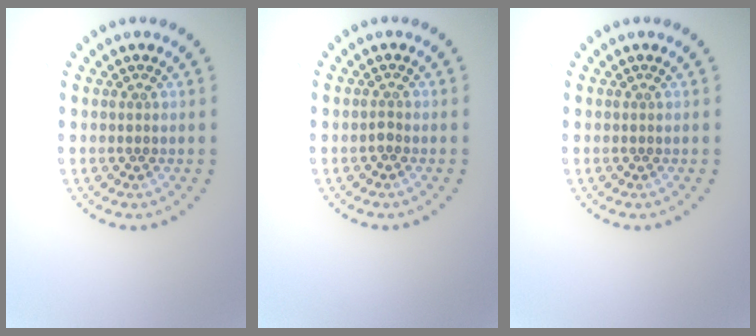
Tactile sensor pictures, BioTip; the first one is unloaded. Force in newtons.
{"total": 0.7, "press": 0.4, "slide": 0.5}
{"total": 0.0}